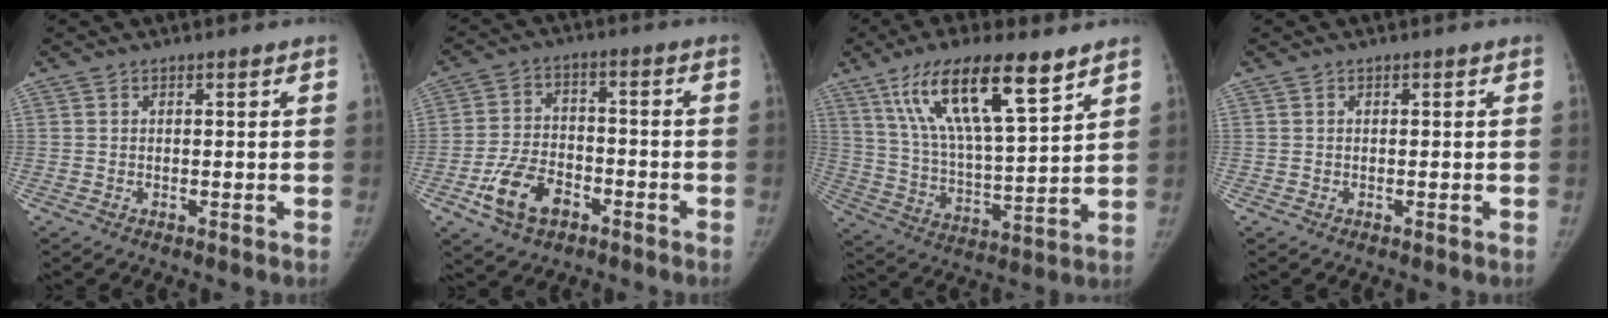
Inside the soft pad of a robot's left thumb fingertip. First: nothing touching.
{"total": 10.2, "force": [-5.1, 6.5, 6.0], "torque": [-0.104, 0.026, -0.089]}
{"total": 18.8, "force": [10.8, 5.0, 14.6], "torque": [-0.247, -0.037, 0.201]}
{"total": 0.0}